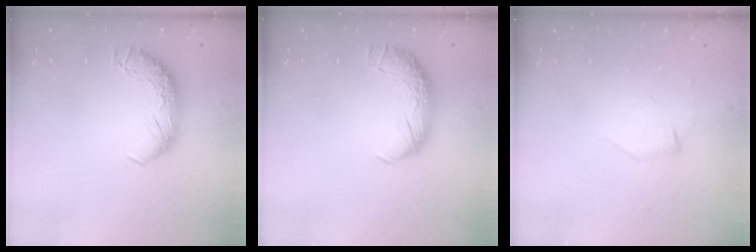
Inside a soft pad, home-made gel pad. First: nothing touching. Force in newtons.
{"total": 2.5, "press": 1.2, "slide": 2.2}
{"total": 7.9, "press": 7.9, "slide": 0.7}